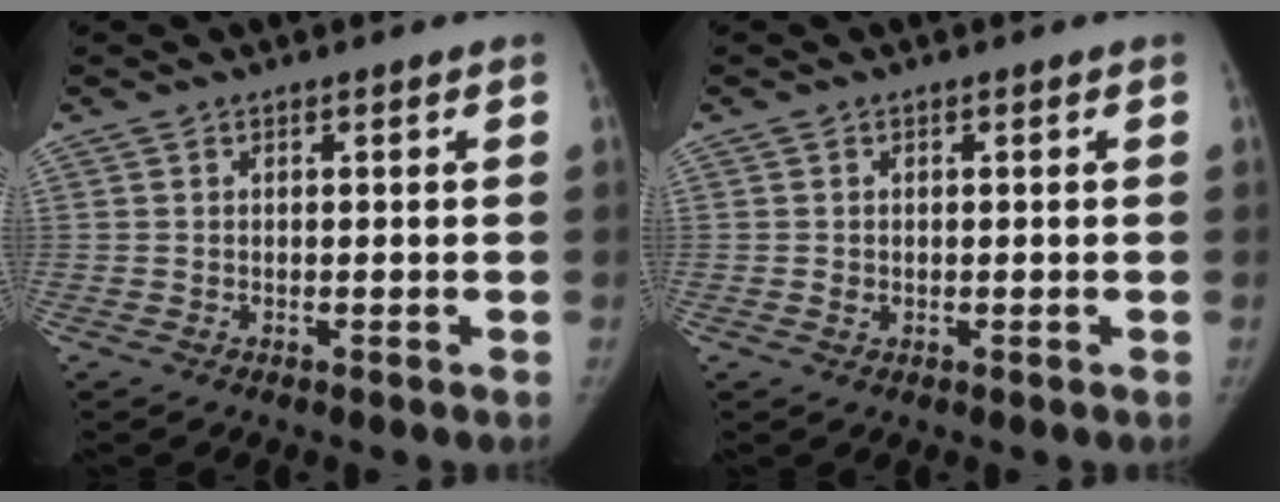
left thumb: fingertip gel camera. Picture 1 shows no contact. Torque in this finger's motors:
{"motor_torque": [0.13, -0.16, 0.15, 0.15, 0.00]}